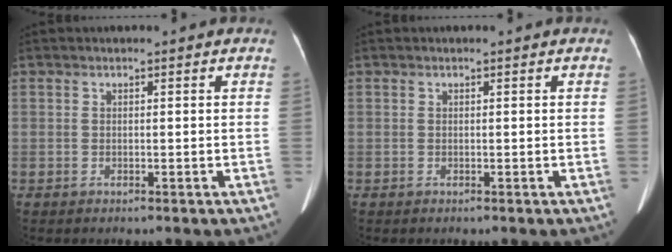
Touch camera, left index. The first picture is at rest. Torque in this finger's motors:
{"motor_torque": [0.00, 0.00, 0.00, 0.00]}